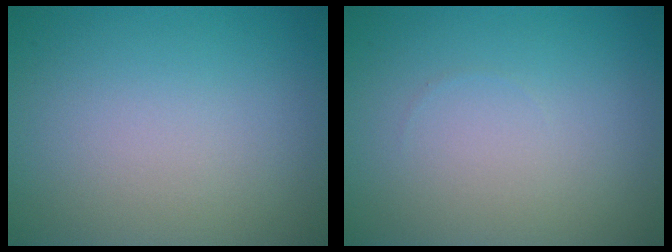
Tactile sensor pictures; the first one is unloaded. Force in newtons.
{"total": 0.0}